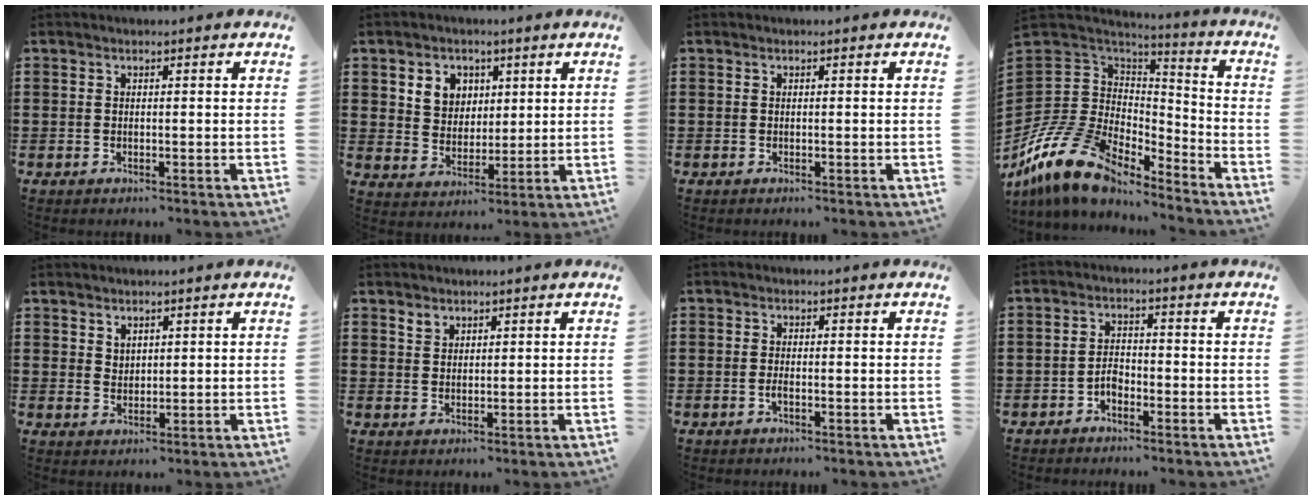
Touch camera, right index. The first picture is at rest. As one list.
[{"total": 4.7, "force": [2.1, 4.1, 1.0], "torque": [-0.034, 0.010, 0.036]}, {"total": 0.0}, {"total": 13.7, "force": [-9.8, 7.1, 6.5], "torque": [-0.175, 0.012, -0.184]}, {"total": 2.0, "force": [1.8, 1.1, 0.1], "torque": [-0.006, 0.002, 0.035]}, {"total": 1.7, "force": [1.5, 0.9, 0.1], "torque": [-0.007, 0.001, 0.030]}, {"total": 1.0, "force": [-0.5, 0.4, 0.7], "torque": [-0.015, -0.007, -0.008]}, {"total": 2.4, "force": [-1.7, 1.4, 1.1], "torque": [-0.025, 0.004, -0.036]}]